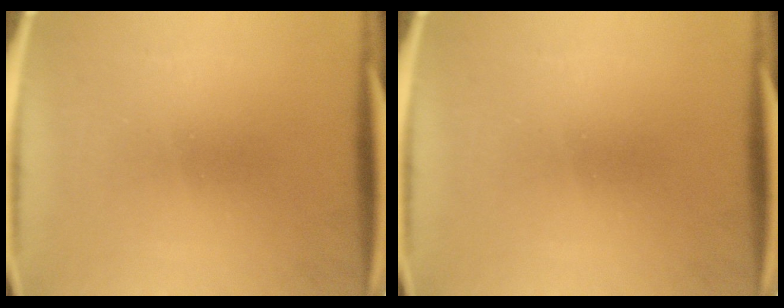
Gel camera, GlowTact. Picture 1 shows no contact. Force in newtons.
{"total": 0.0}